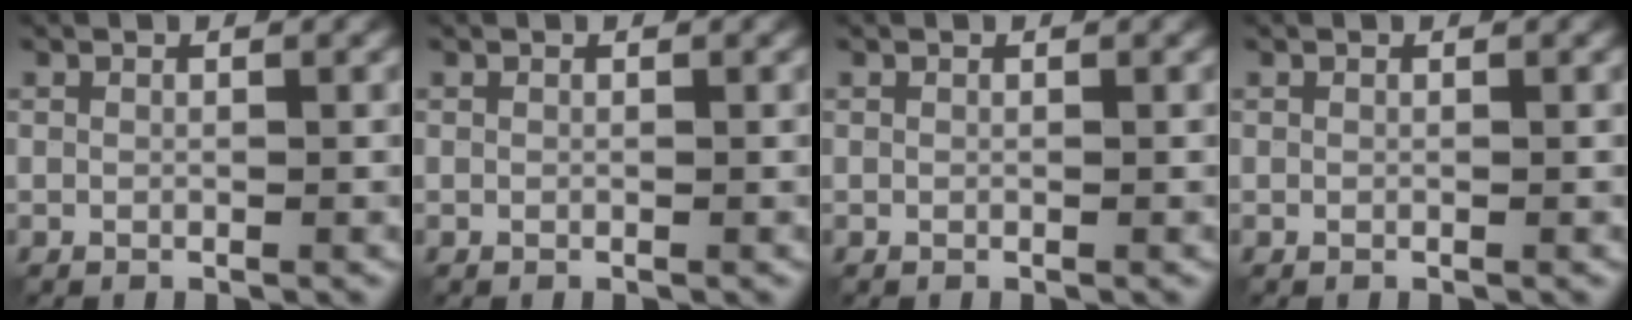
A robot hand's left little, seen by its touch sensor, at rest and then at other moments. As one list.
[{"total": 0.0}, {"total": 0.0}, {"total": 0.0}]